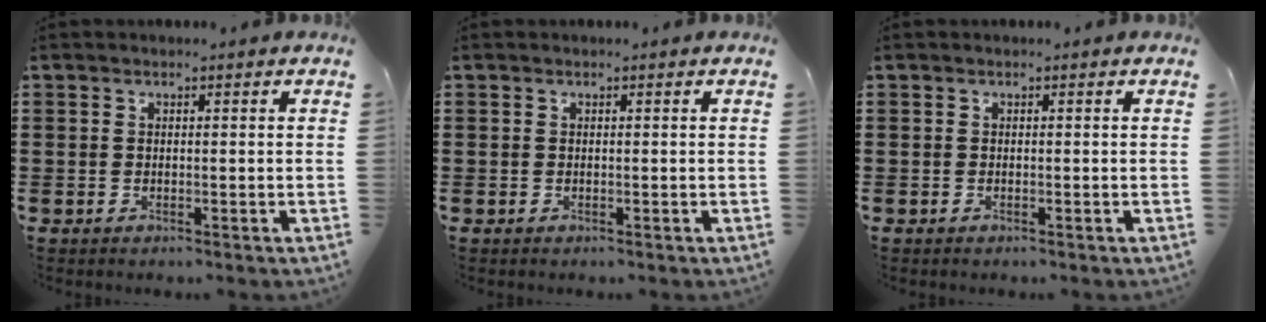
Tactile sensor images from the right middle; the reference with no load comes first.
{"total": 0.0}
{"total": 0.0}